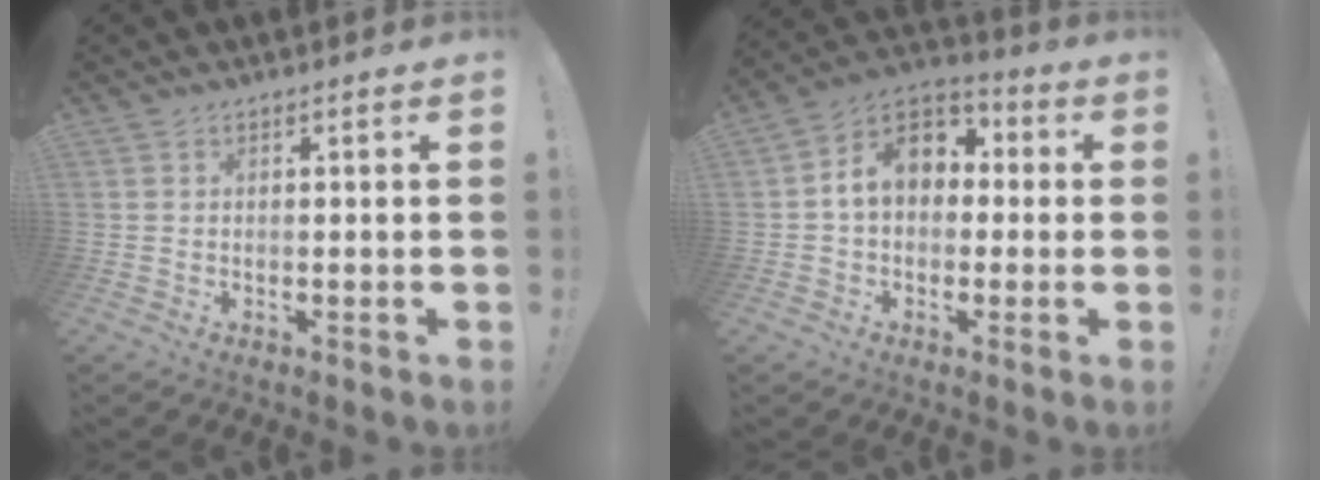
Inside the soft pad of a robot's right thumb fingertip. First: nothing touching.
{"total": 11.5, "force": [1.6, 8.7, 7.4], "torque": [-0.114, 0.017, 0.038]}